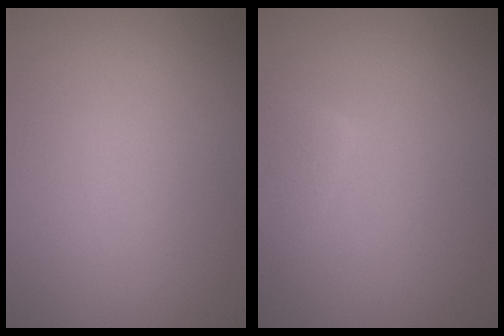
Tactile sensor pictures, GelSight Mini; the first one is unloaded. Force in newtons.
{"total": 1.7, "press": 1.7, "slide": 0.2}